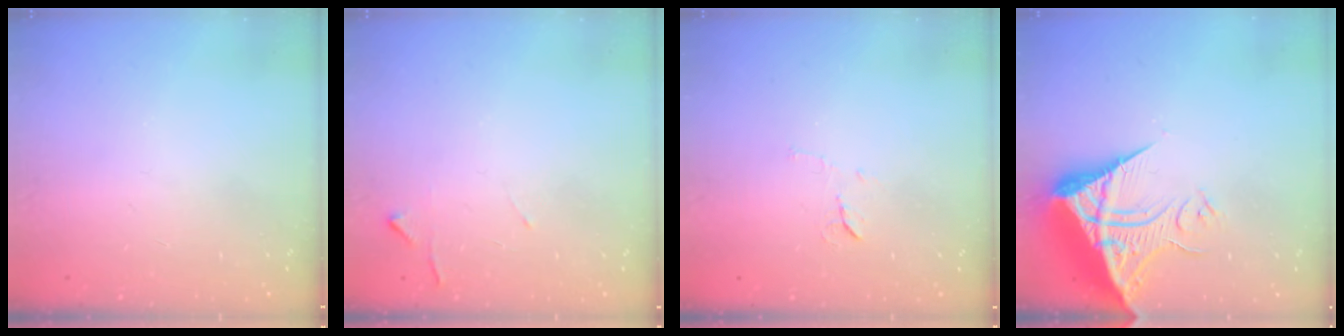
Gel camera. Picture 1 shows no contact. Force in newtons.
{"total": 4.7, "press": 4.6, "slide": 0.6}
{"total": 5.5, "press": 5.5, "slide": 0.4}
{"total": 13.9, "press": 13.9, "slide": 1.3}